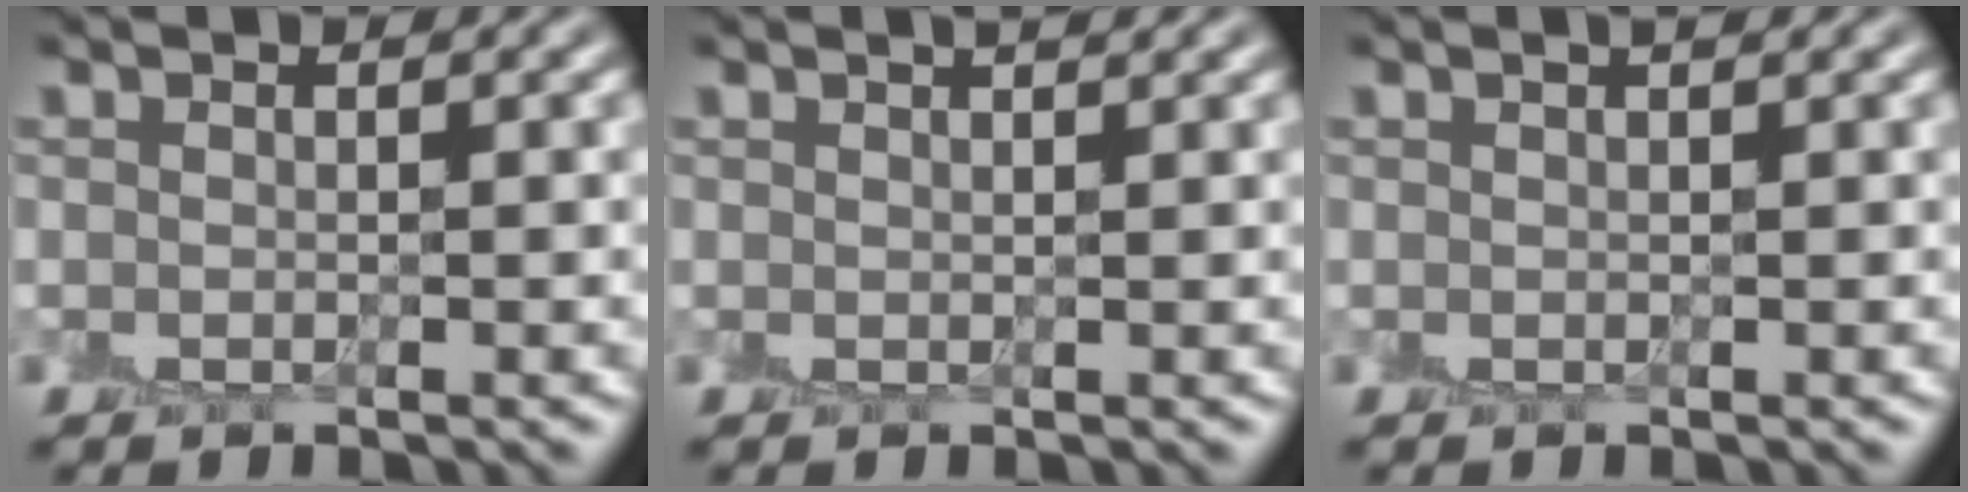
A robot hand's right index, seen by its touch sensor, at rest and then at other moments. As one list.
[{"total": 1.1, "force": [0.7, 0.0, 0.8], "torque": [-0.009, 0.008, 0.008]}, {"total": 0.5, "force": [0.3, -0.1, 0.4], "torque": [-0.006, 0.006, 0.005]}]